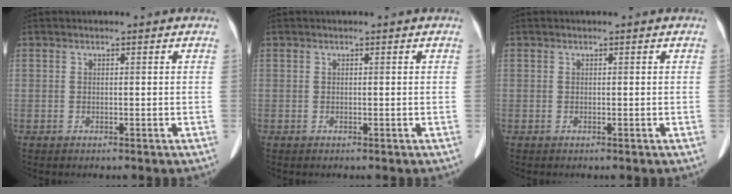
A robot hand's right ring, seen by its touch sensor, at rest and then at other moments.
{"total": 0.0}
{"total": 0.0}